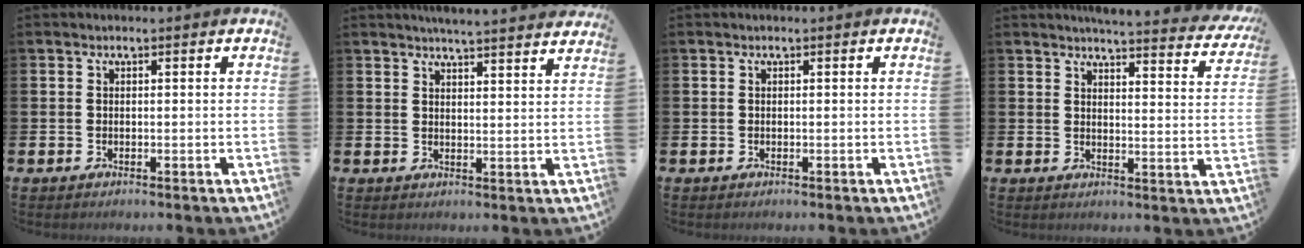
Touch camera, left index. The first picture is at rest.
{"total": 4.4, "force": [4.3, -0.7, 0.4], "torque": [-0.015, -0.023, 0.075]}
{"total": 0.0}
{"total": 4.9, "force": [4.8, 0.0, 1.0], "torque": [-0.026, -0.035, 0.080]}